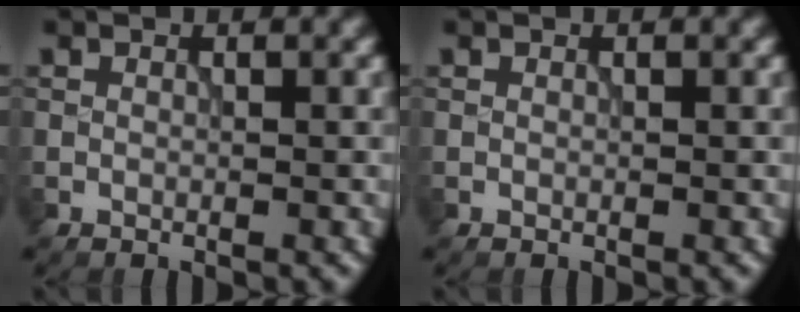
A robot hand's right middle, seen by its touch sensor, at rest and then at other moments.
{"total": 0.0}